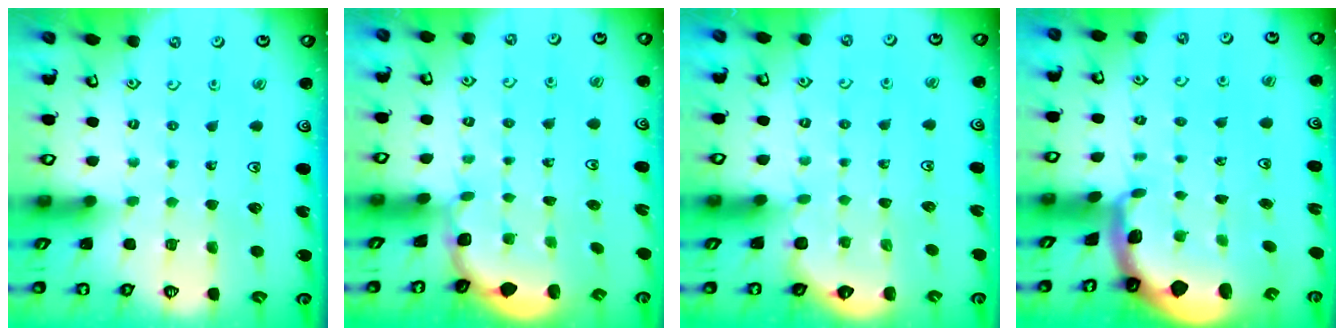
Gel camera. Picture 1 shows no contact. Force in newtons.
{"total": 2.0, "press": 1.8, "slide": 0.7}
{"total": 4.1, "press": 3.7, "slide": 1.8}
{"total": 1.9, "press": 1.9, "slide": 0.4}